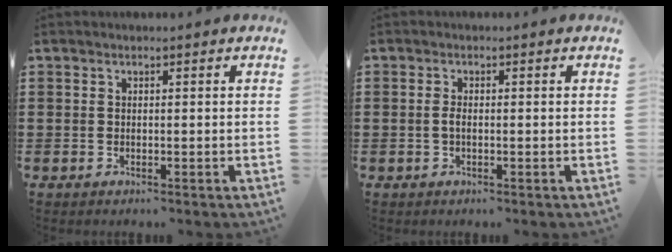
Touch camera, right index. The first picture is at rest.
{"total": 1.4, "force": [-0.2, 0.5, 1.3], "torque": [-0.033, -0.005, -0.006]}